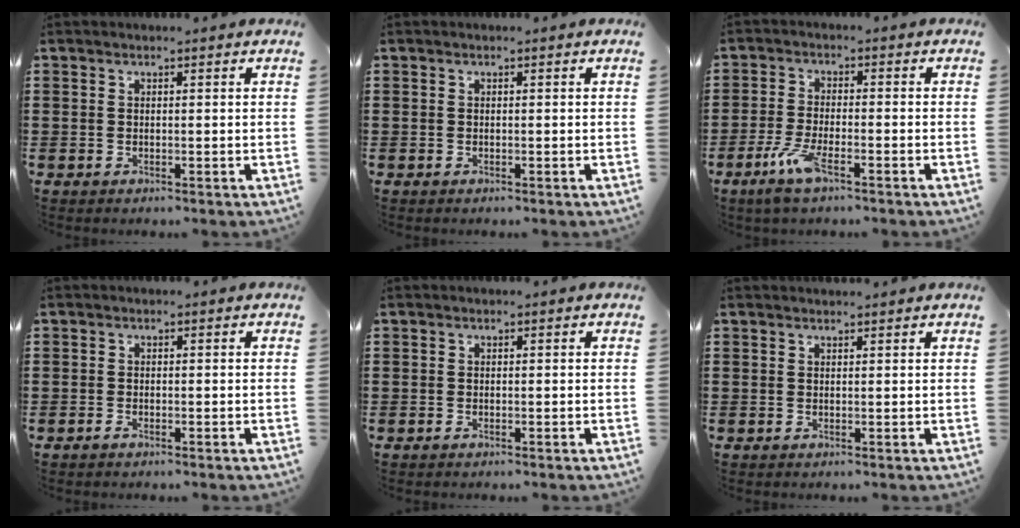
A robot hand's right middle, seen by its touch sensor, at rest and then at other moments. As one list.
[{"total": 0.0}, {"total": 5.3, "force": [-2.9, 1.3, 4.3], "torque": [-0.102, -0.010, -0.058]}, {"total": 0.7, "force": [-0.5, 0.2, 0.4], "torque": [-0.010, -0.004, -0.010]}, {"total": 0.0}, {"total": 0.7, "force": [0.7, 0.0, 0.0], "torque": [0.005, -0.004, 0.012]}]